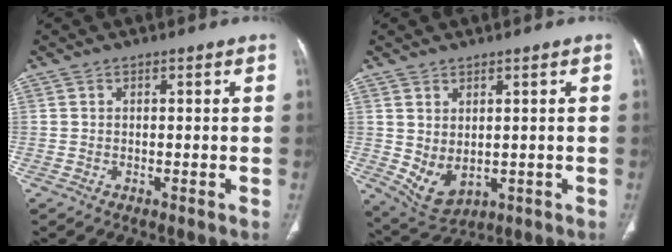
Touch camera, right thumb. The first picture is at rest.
{"total": 6.7, "force": [-0.1, 4.2, 5.3], "torque": [-0.087, -0.007, 0.024]}